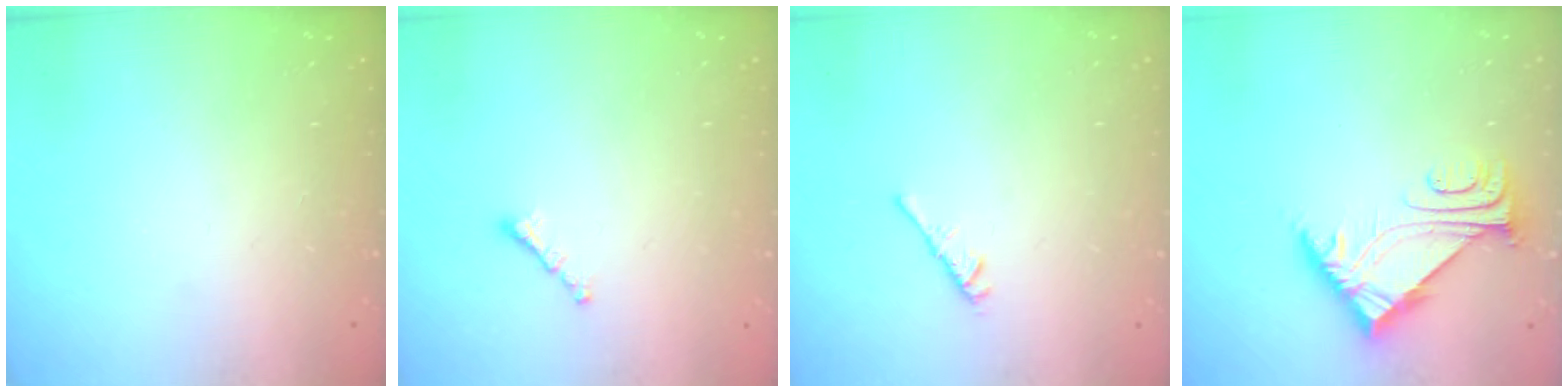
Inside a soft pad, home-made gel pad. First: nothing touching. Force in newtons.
{"total": 0.7, "press": 0.6, "slide": 0.4}
{"total": 3.1, "press": 3.0, "slide": 0.7}
{"total": 6.5, "press": 6.5, "slide": 0.2}